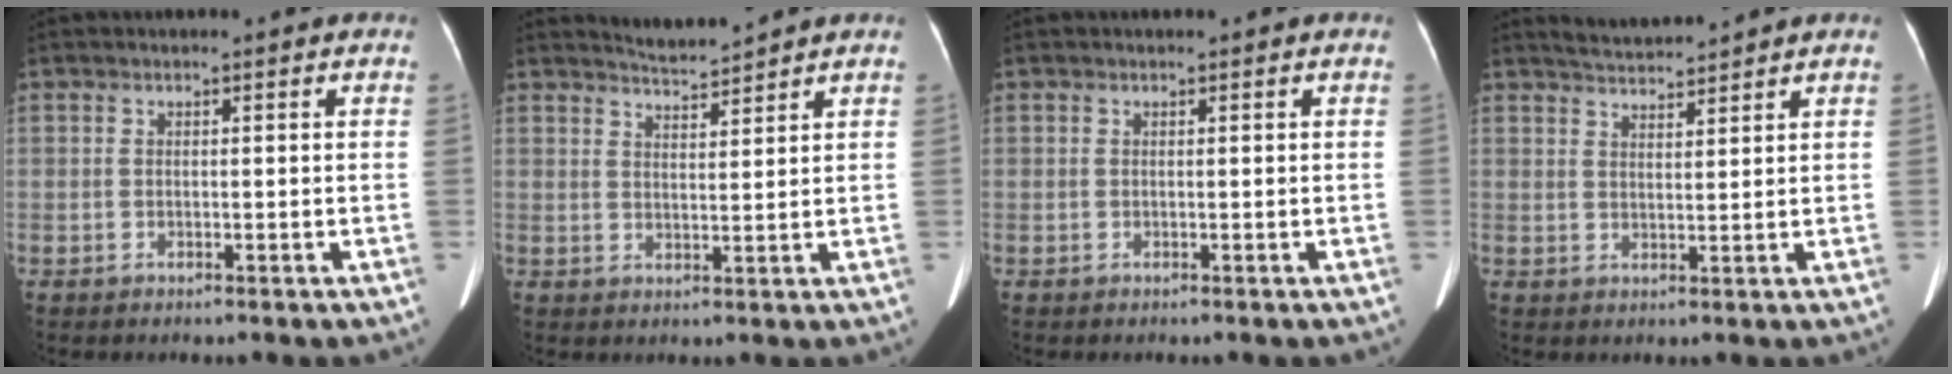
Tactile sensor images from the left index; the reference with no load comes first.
{"total": 3.2, "force": [3.2, -0.7, -0.1], "torque": [-0.002, -0.002, 0.061]}
{"total": 0.0}
{"total": 3.7, "force": [3.7, -0.4, 0.3], "torque": [-0.011, 0.013, 0.070]}